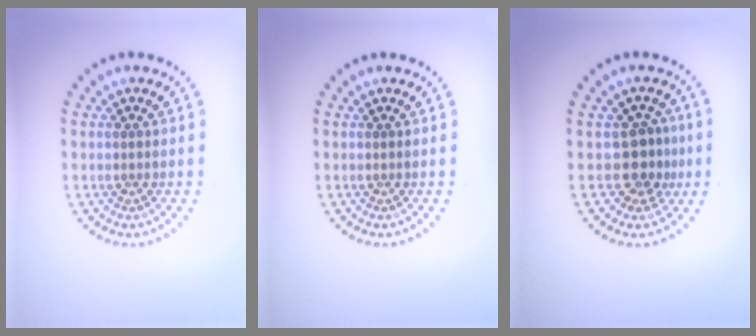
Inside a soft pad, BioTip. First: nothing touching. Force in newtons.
{"total": 0.0}
{"total": 2.7, "press": 2.3, "slide": 1.5}